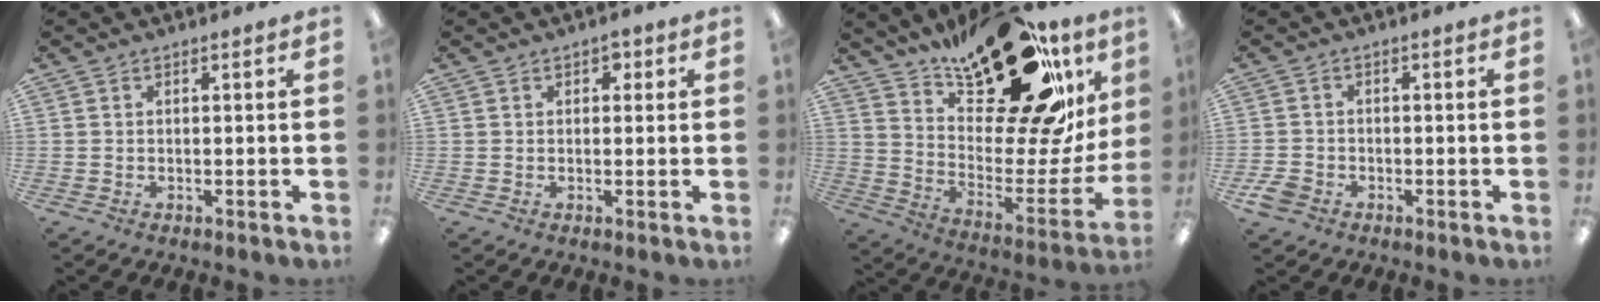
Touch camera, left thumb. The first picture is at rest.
{"total": 1.5, "force": [0.6, 1.1, 0.8], "torque": [0.000, -0.003, 0.007]}
{"total": 27.2, "force": [18.6, 10.1, 17.2], "torque": [-0.229, -0.130, 0.311]}
{"total": 3.8, "force": [-2.5, 2.6, 1.2], "torque": [-0.028, 0.007, -0.048]}